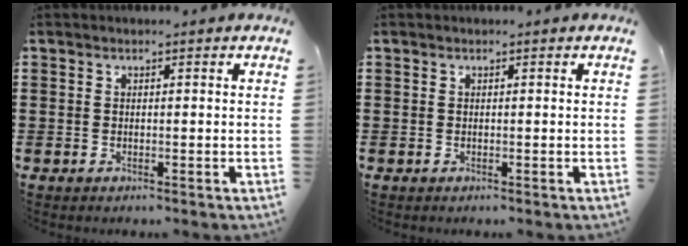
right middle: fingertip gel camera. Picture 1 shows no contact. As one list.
[{"total": 0.0}]